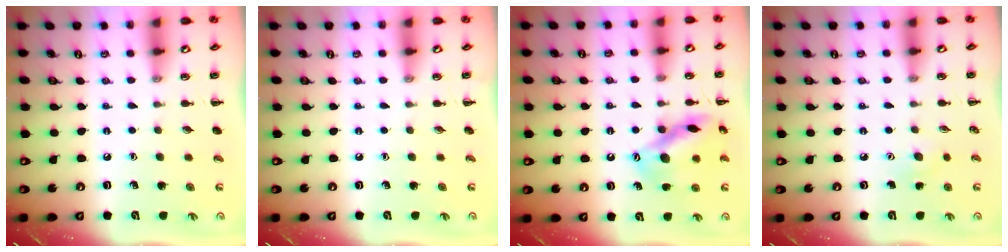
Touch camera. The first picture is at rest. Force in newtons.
{"total": 0.0}
{"total": 14.5, "press": 14.4, "slide": 1.6}
{"total": 5.2, "press": 5.0, "slide": 1.3}